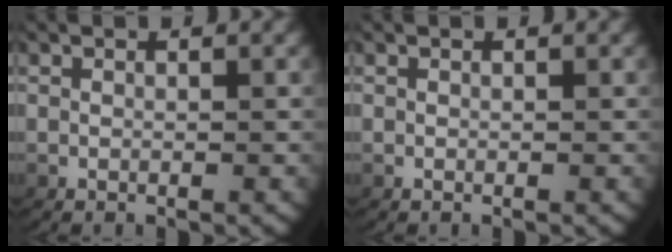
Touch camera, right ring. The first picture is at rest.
{"total": 0.0}